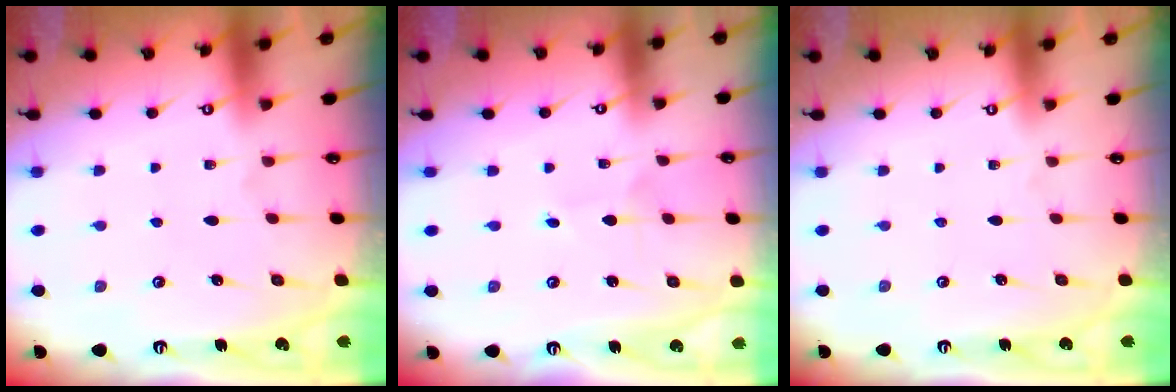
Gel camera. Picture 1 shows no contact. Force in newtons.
{"total": 1.3, "press": 1.3, "slide": 0.1}
{"total": 0.0}